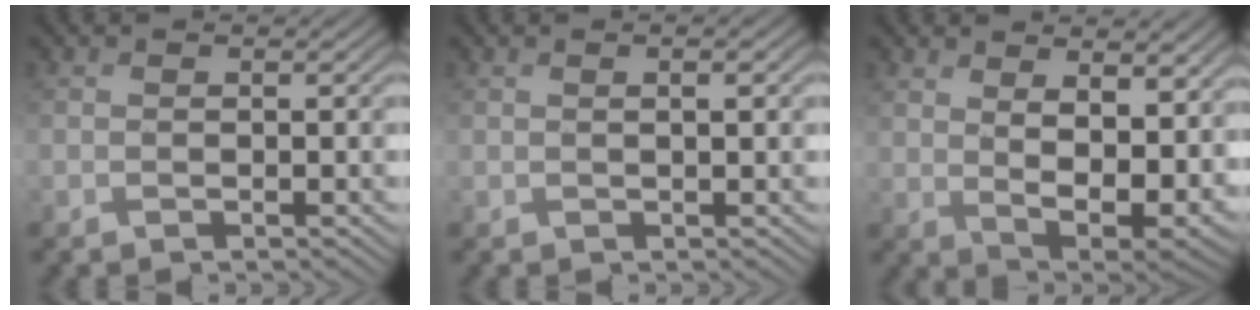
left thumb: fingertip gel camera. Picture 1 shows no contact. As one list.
[{"total": 1.4, "force": [0.6, 0.2, 1.3], "torque": [-0.023, 0.004, 0.010]}, {"total": 10.7, "force": [3.8, 5.5, 8.4], "torque": [-0.151, -0.019, 0.082]}]